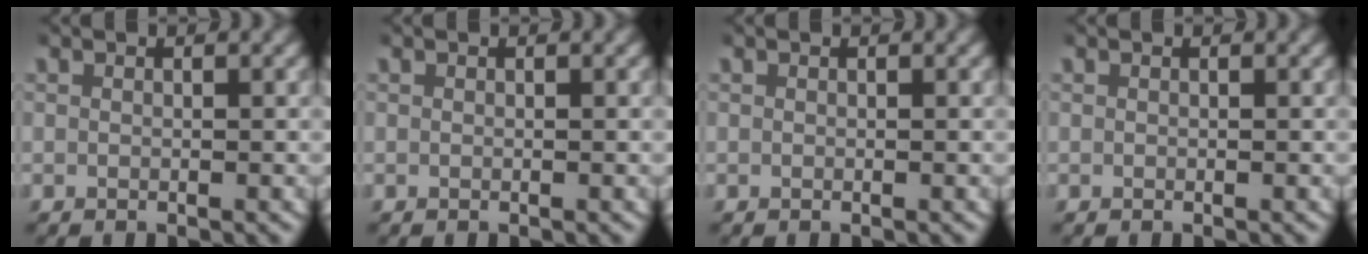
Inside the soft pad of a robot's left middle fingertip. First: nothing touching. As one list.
[{"total": 0.0}, {"total": 0.0}, {"total": 0.0}]